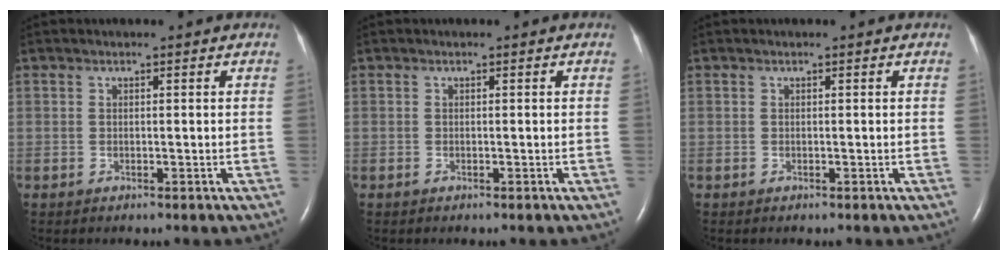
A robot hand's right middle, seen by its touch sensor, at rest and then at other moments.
{"total": 0.0}
{"total": 0.0}